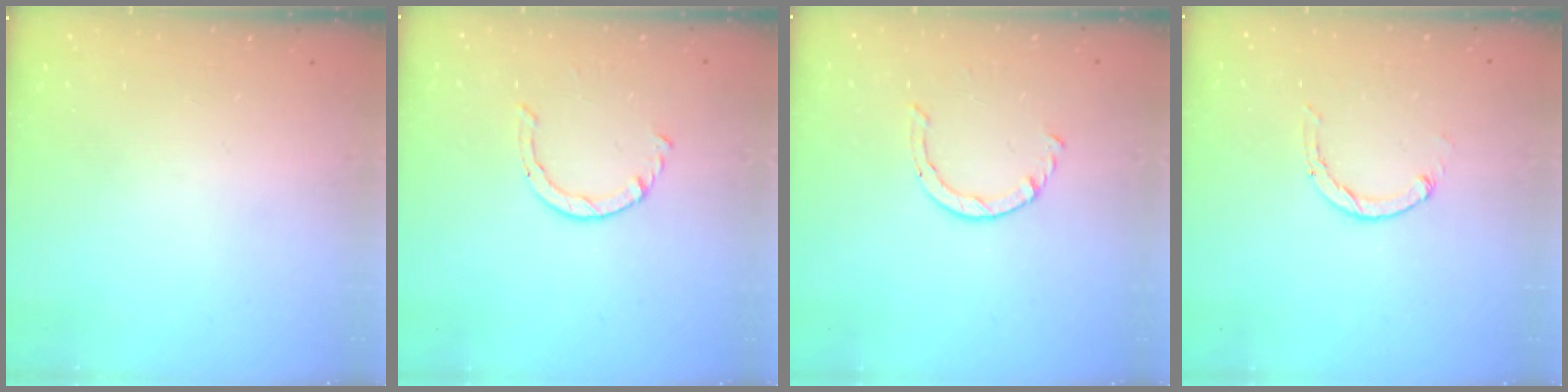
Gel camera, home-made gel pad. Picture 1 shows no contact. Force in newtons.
{"total": 2.6, "press": 2.6, "slide": 0.3}
{"total": 2.6, "press": 2.6, "slide": 0.3}
{"total": 0.8, "press": 0.8, "slide": 0.2}